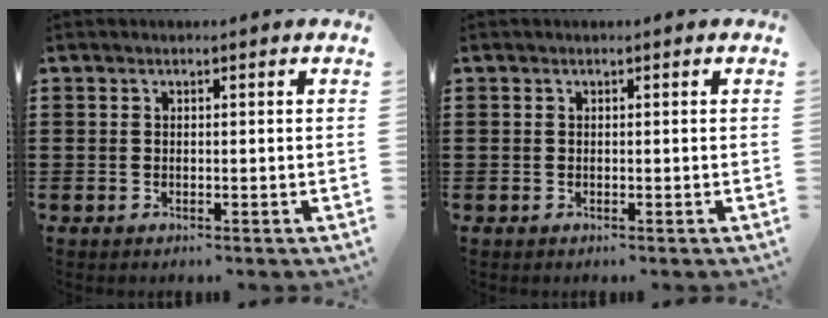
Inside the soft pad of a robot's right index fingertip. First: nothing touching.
{"total": 0.0}